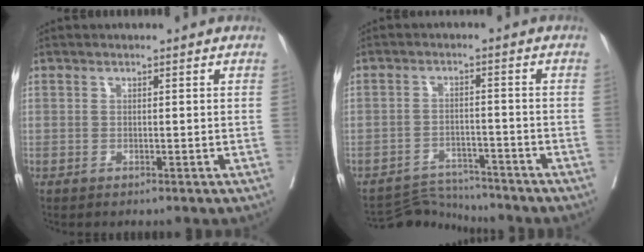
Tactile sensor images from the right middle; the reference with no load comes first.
{"total": 5.7, "force": [-5.5, -0.3, -1.6], "torque": [0.021, 0.001, -0.093]}